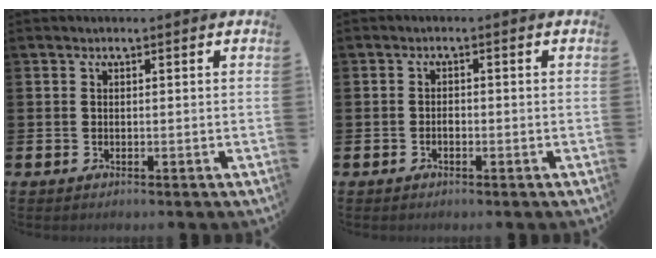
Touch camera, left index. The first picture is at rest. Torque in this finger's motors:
{"motor_torque": [-0.13, 0.18, -0.04, 0.00]}